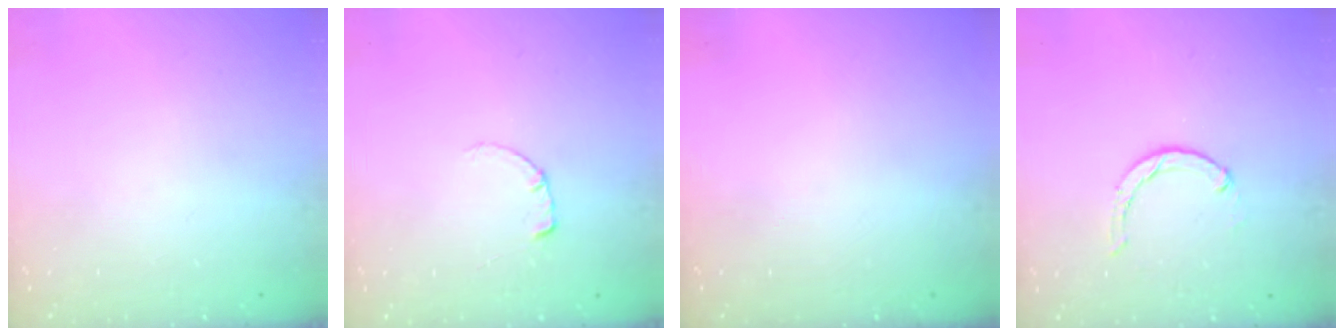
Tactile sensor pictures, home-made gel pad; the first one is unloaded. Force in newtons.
{"total": 0.6, "press": 0.5, "slide": 0.2}
{"total": 0.0}
{"total": 1.9, "press": 1.9, "slide": 0.3}